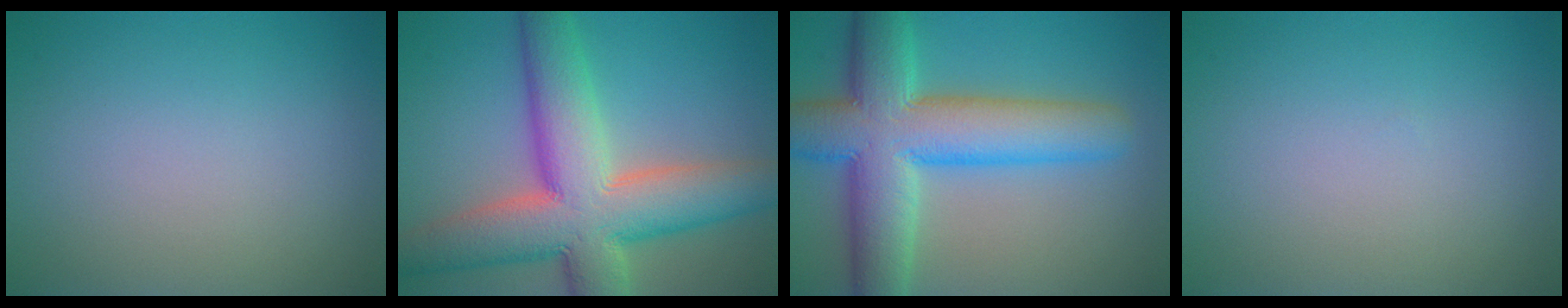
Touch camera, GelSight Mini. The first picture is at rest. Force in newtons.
{"total": 12.0, "press": 12.0, "slide": 0.8}
{"total": 11.2, "press": 11.2, "slide": 0.6}
{"total": 0.0}